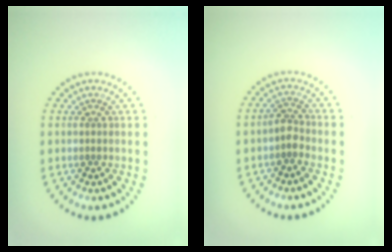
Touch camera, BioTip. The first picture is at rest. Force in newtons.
{"total": 1.7, "press": 1.4, "slide": 1.0}